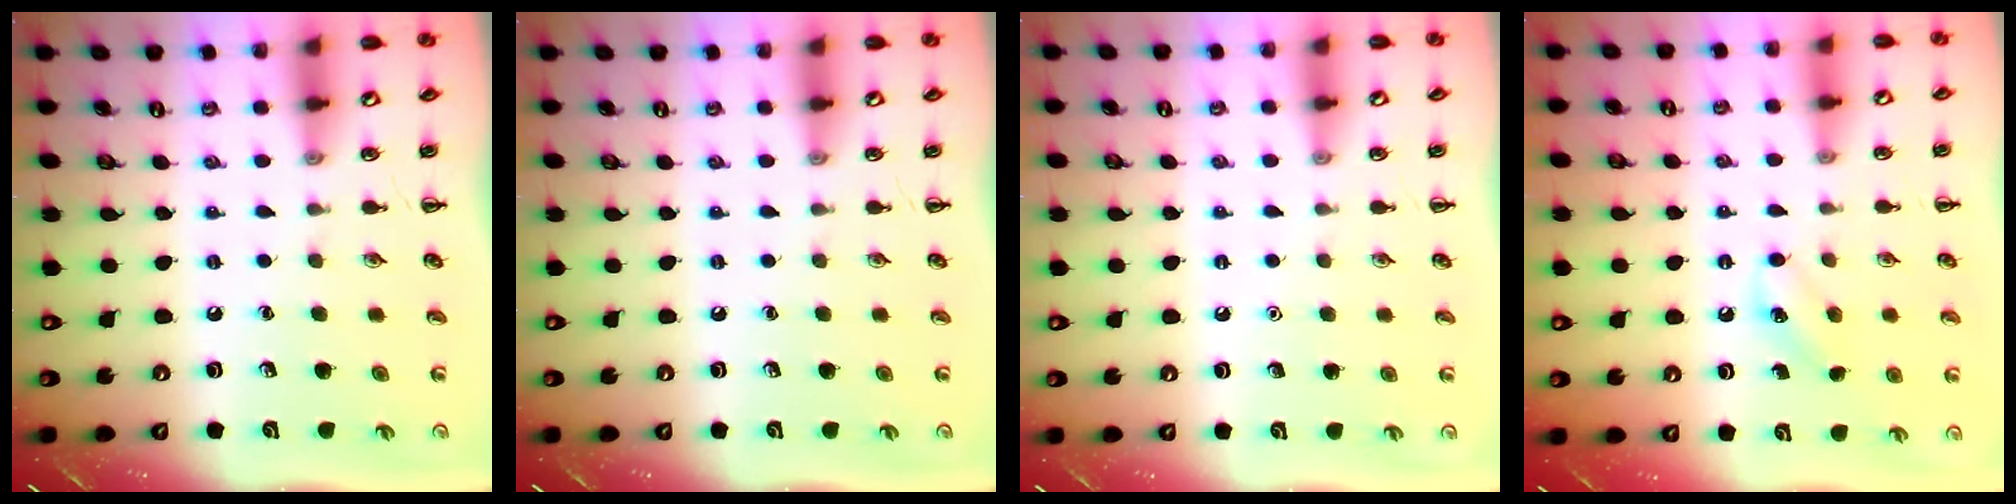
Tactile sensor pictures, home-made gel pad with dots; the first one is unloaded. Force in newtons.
{"total": 0.0}
{"total": 1.6, "press": 1.6, "slide": 0.1}
{"total": 7.2, "press": 6.9, "slide": 1.9}